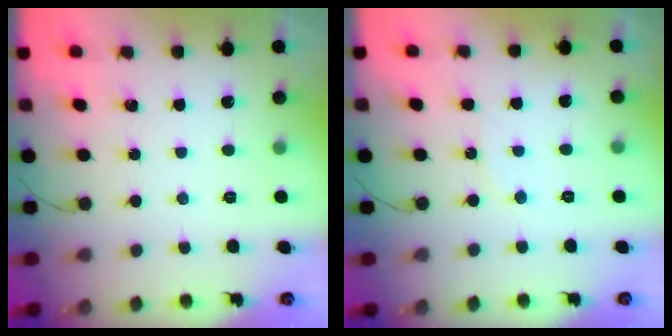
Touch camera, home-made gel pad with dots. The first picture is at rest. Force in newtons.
{"total": 5.3, "press": 5.3, "slide": 0.6}